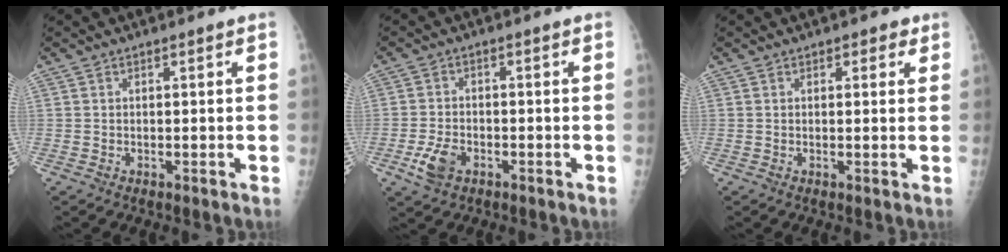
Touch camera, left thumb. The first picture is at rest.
{"total": 4.8, "force": [-2.2, 3.0, 3.1], "torque": [-0.063, 0.006, -0.040]}
{"total": 2.0, "force": [1.2, 1.2, 1.1], "torque": [0.004, -0.003, 0.011]}